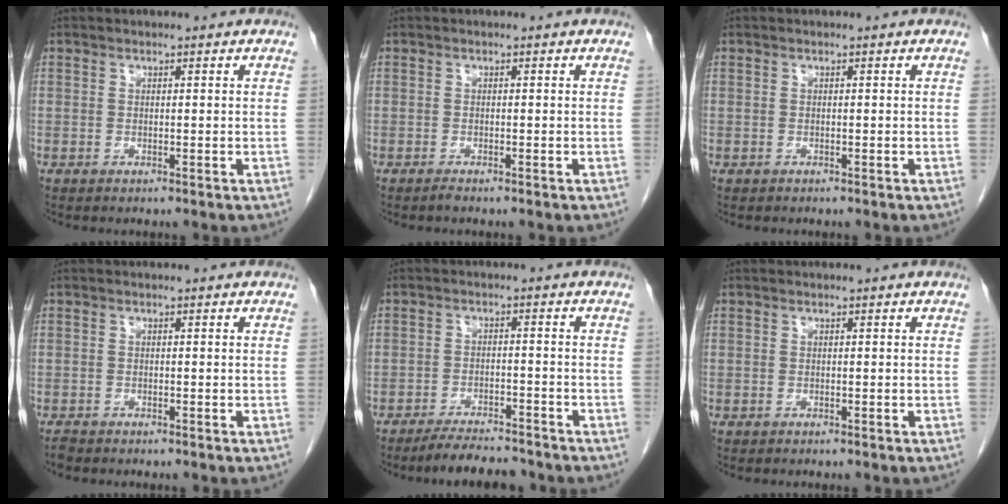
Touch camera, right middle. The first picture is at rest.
{"total": 0.6, "force": [-0.5, -0.1, 0.2], "torque": [-0.007, -0.002, -0.010]}
{"total": 0.0}
{"total": 0.8, "force": [-0.8, 0.2, 0.1], "torque": [-0.013, -0.004, -0.016]}
{"total": 6.4, "force": [-5.9, 1.4, 2.0], "torque": [-0.032, -0.011, -0.094]}
{"total": 0.0}